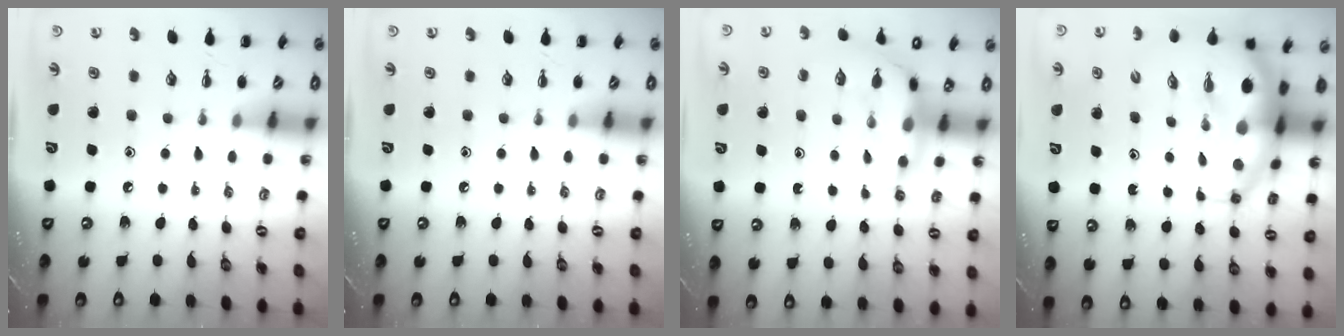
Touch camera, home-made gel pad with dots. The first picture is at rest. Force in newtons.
{"total": 0.0}
{"total": 7.9, "press": 7.8, "slide": 1.3}
{"total": 10.7, "press": 10.3, "slide": 2.7}